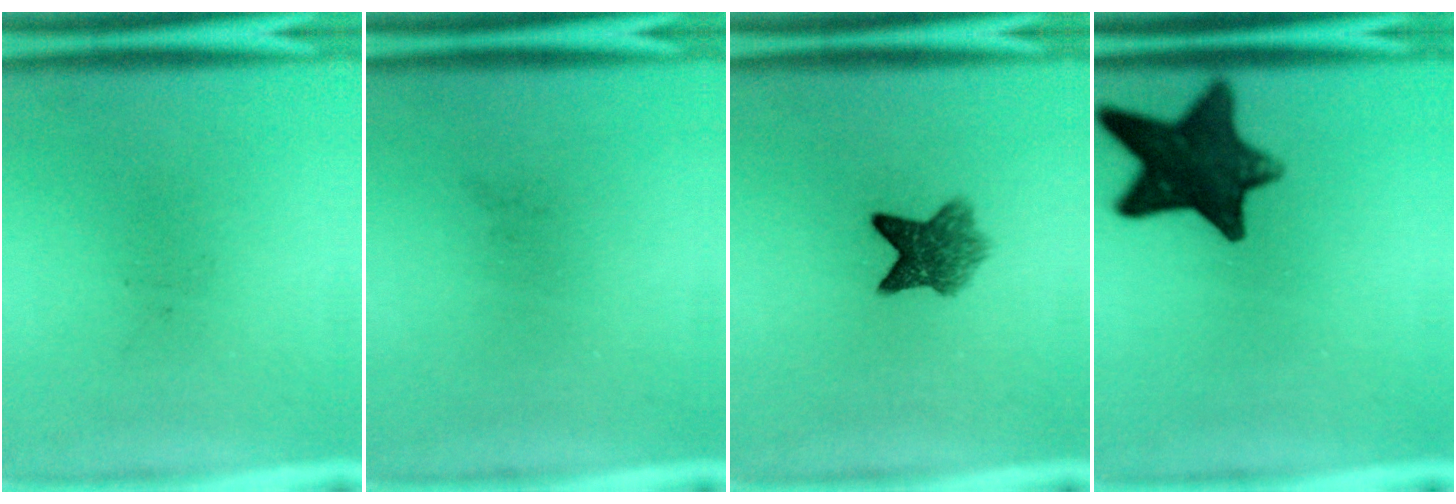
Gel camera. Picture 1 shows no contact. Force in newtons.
{"total": 0.0}
{"total": 5.8}
{"total": 12.9}